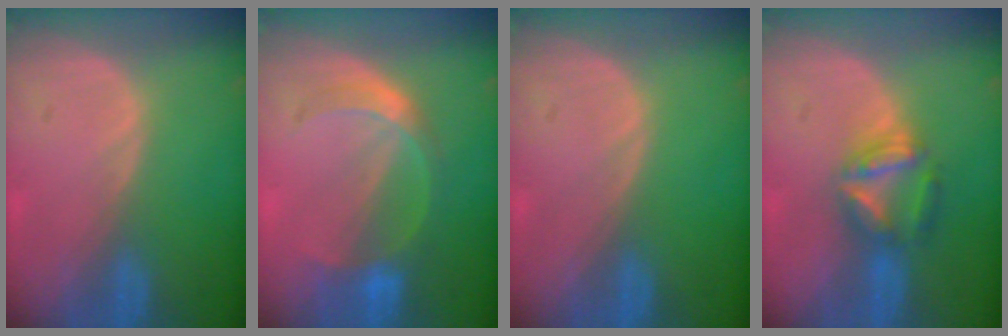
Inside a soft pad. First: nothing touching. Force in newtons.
{"total": 5.8, "press": 5.3, "slide": 2.3}
{"total": 0.0}
{"total": 5.7, "press": 5.7, "slide": 0.4}